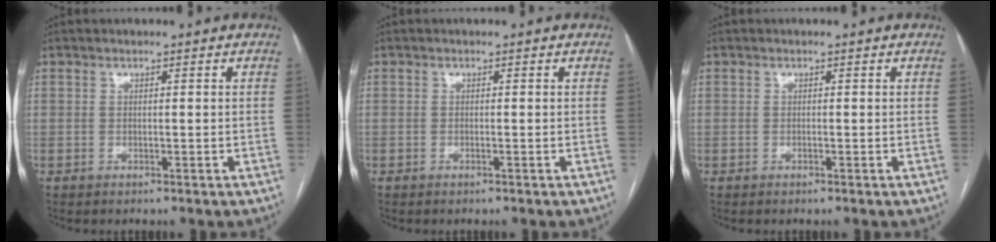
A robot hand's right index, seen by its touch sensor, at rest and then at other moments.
{"total": 0.0}
{"total": 0.0}